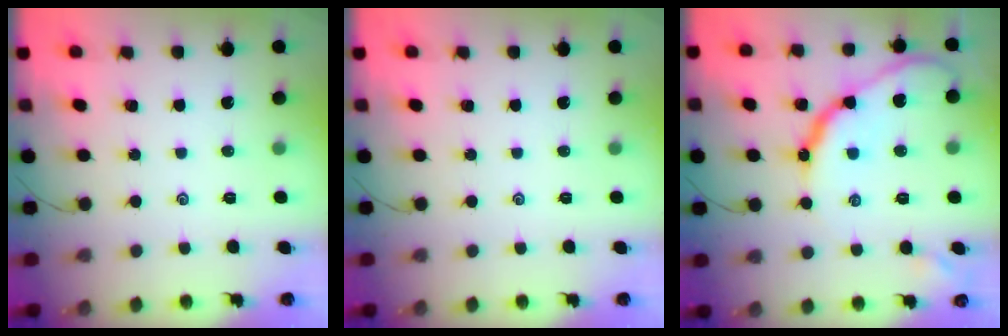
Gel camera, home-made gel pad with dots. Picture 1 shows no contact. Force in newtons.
{"total": 0.0}
{"total": 14.2, "press": 14.2, "slide": 0.9}